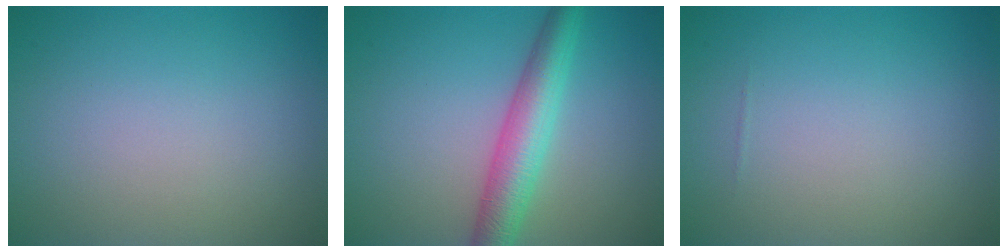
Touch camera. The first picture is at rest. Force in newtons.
{"total": 5.0, "press": 5.0, "slide": 0.1}
{"total": 0.0}